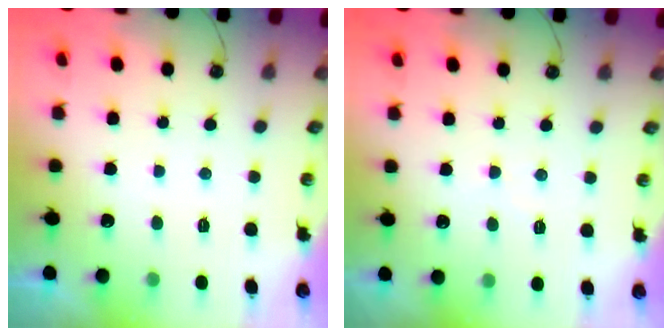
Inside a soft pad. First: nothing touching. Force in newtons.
{"total": 4.4, "press": 4.3, "slide": 0.7}